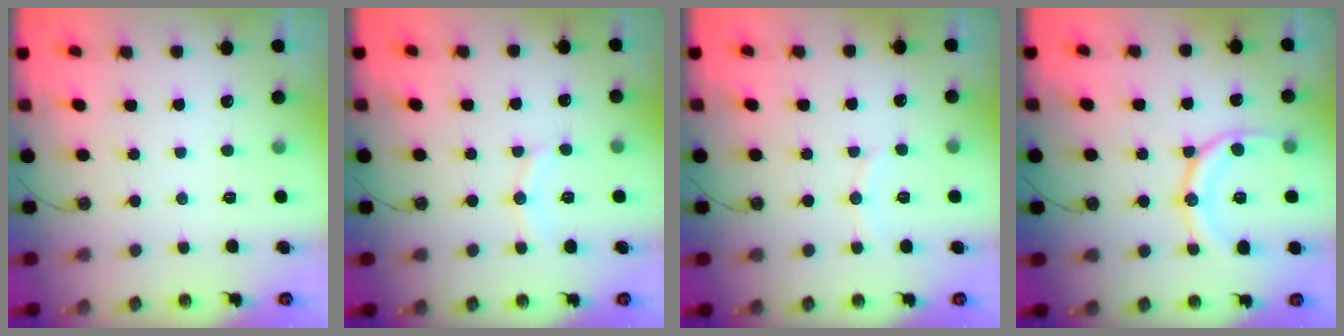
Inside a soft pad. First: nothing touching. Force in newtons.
{"total": 8.4, "press": 8.3, "slide": 0.8}
{"total": 5.5, "press": 5.4, "slide": 0.5}
{"total": 14.2, "press": 14.2, "slide": 1.4}